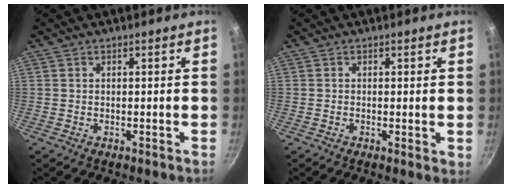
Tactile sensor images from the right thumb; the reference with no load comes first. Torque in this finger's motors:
{"motor_torque": [-0.19, 0.00, -0.43, -0.05, -0.06]}